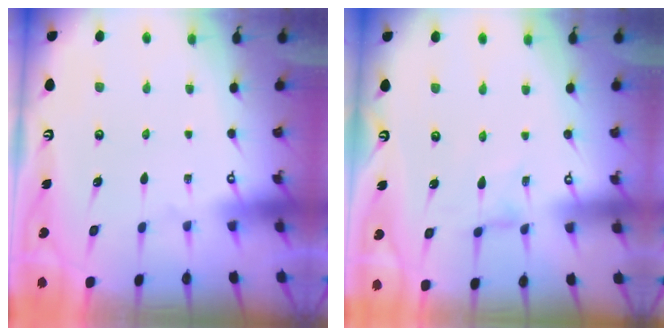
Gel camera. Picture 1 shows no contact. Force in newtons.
{"total": 0.0}